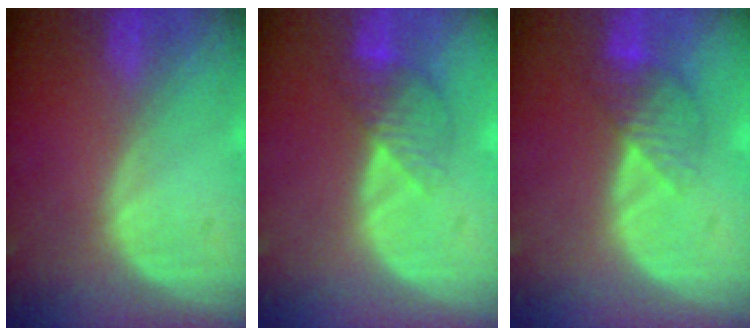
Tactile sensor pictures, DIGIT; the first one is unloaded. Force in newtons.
{"total": 4.1, "press": 4.0, "slide": 1.2}
{"total": 4.1, "press": 4.0, "slide": 1.2}